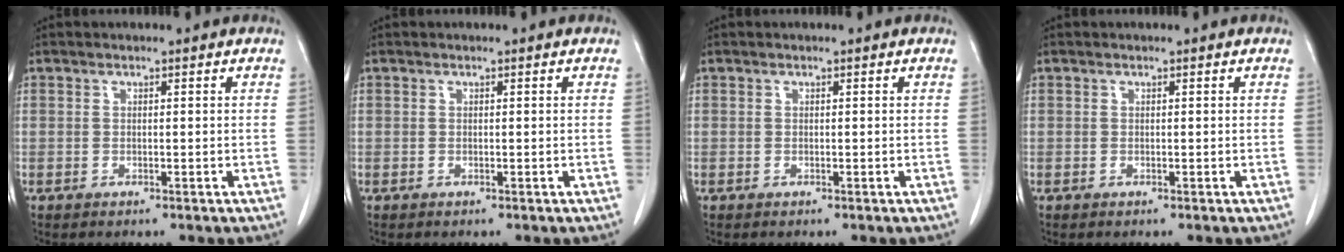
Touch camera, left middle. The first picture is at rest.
{"total": 0.0}
{"total": 0.0}
{"total": 0.0}